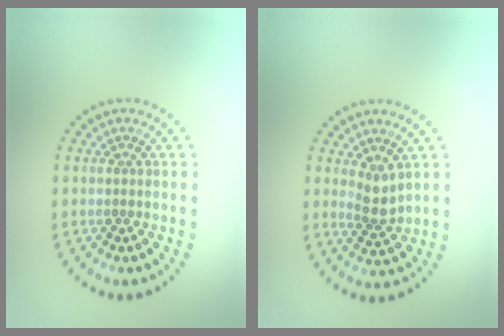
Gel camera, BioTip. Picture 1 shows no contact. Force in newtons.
{"total": 2.1, "press": 1.6, "slide": 1.3}